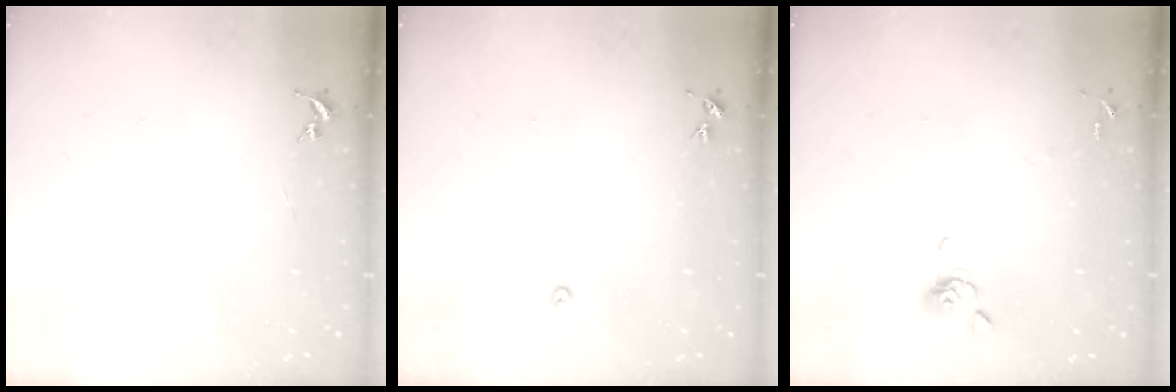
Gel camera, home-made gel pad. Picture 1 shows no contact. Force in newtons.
{"total": 3.0, "press": 3.0, "slide": 0.4}
{"total": 6.4, "press": 6.2, "slide": 1.5}